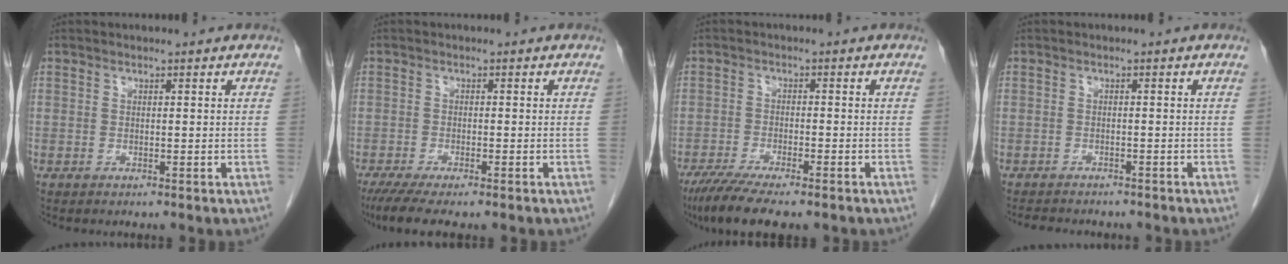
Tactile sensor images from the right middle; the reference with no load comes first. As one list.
[{"total": 7.2, "force": [-5.6, 1.2, 4.4], "torque": [-0.067, -0.016, -0.087]}, {"total": 9.3, "force": [-7.3, 1.5, 5.6], "torque": [-0.089, -0.018, -0.114]}, {"total": 6.5, "force": [-5.7, 2.0, 2.4], "torque": [-0.037, -0.003, -0.072]}]